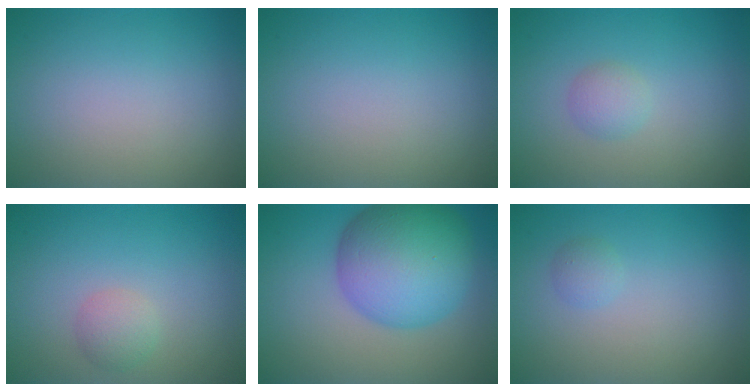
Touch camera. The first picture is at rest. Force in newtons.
{"total": 0.0}
{"total": 1.5, "press": 1.5, "slide": 0.0}
{"total": 1.7, "press": 1.7, "slide": 0.2}
{"total": 10.8, "press": 10.8, "slide": 0.3}
{"total": 0.9, "press": 0.9, "slide": 0.0}